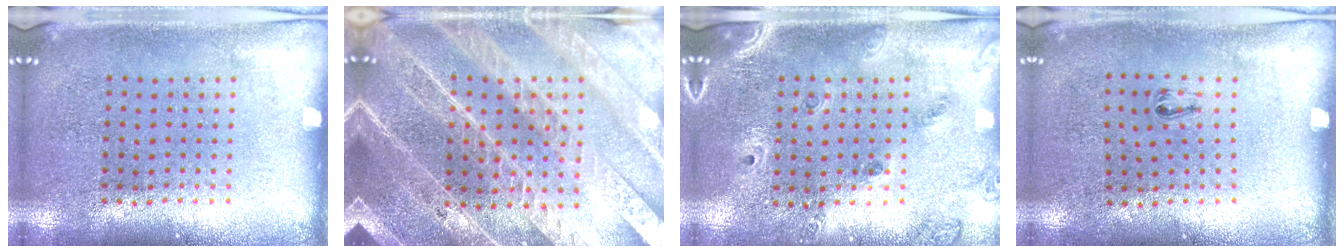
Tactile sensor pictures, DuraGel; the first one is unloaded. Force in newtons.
{"total": 4.4, "press": 3.9, "slide": 2.0}
{"total": 1.4, "press": 1.3, "slide": 0.6}
{"total": 0.5, "press": 0.2, "slide": 0.5}